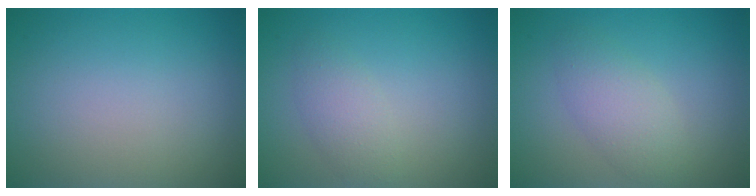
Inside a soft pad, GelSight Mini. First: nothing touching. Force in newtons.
{"total": 2.1, "press": 2.1, "slide": 0.1}
{"total": 2.9, "press": 2.9, "slide": 0.1}